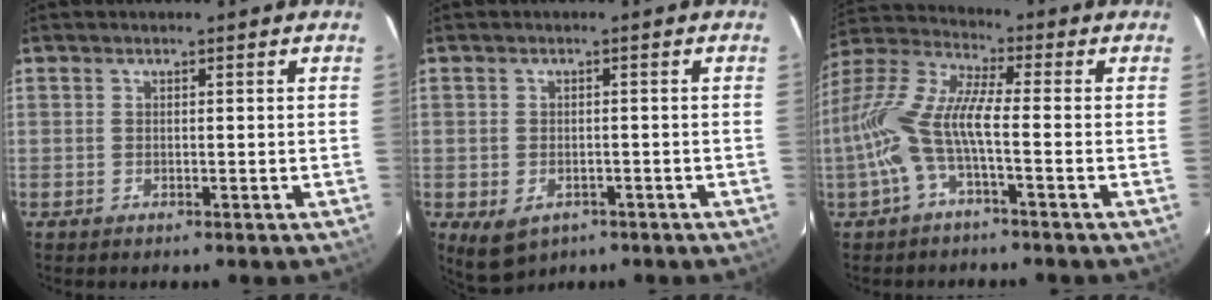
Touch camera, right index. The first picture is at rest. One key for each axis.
{"total": 5.3, "fx": -2.3, "fy": 3.9, "fz": 2.8, "tx": -0.057, "ty": -0.011, "tz": -0.021}
{"total": 11.9, "fx": -2.9, "fy": 2.3, "fz": 11.3, "tx": -0.237, "ty": 0.004, "tz": -0.059}